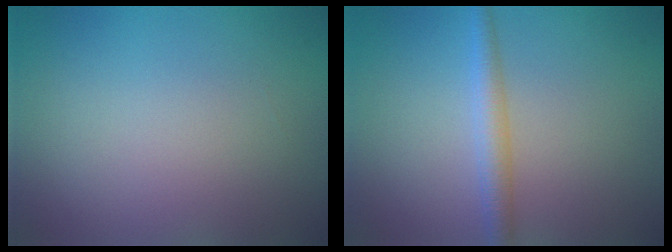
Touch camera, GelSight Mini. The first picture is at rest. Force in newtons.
{"total": 2.3, "press": 2.3, "slide": 0.1}